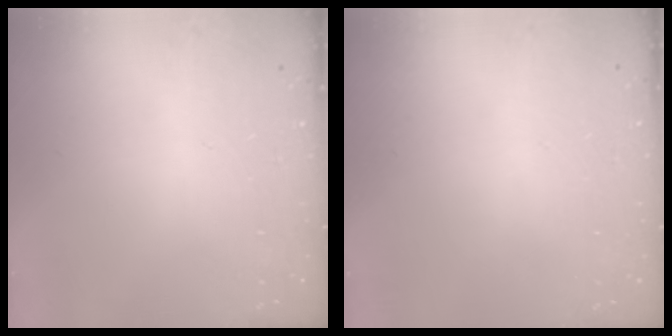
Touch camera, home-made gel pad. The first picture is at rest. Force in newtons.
{"total": 0.0}